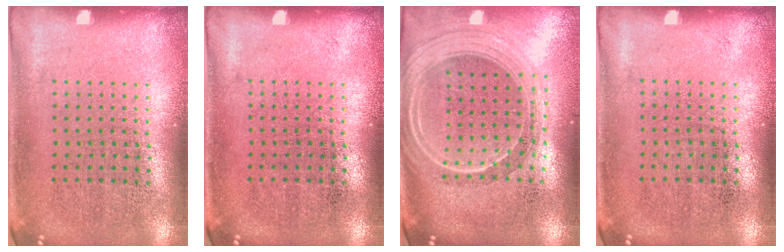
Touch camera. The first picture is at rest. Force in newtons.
{"total": 0.0}
{"total": 2.3, "press": 2.0, "slide": 1.1}
{"total": 0.0}